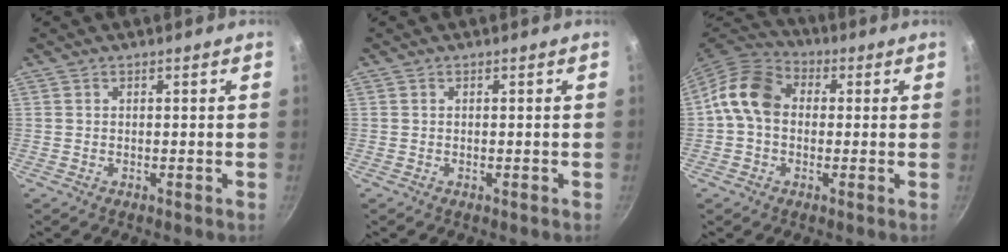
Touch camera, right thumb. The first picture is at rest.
{"total": 0.0}
{"total": 10.4, "force": [0.4, 8.0, 6.6], "torque": [-0.091, 0.027, -0.015]}